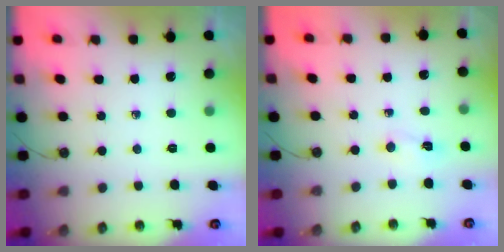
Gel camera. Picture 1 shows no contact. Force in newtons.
{"total": 2.0, "press": 1.9, "slide": 0.6}